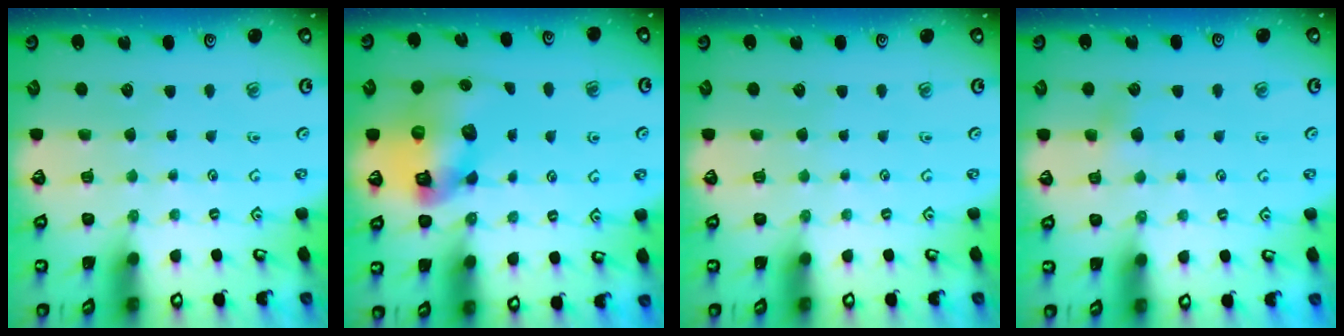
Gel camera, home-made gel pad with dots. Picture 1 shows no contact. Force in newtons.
{"total": 13.2, "press": 13.1, "slide": 1.8}
{"total": 0.0}
{"total": 3.2, "press": 3.2, "slide": 0.4}